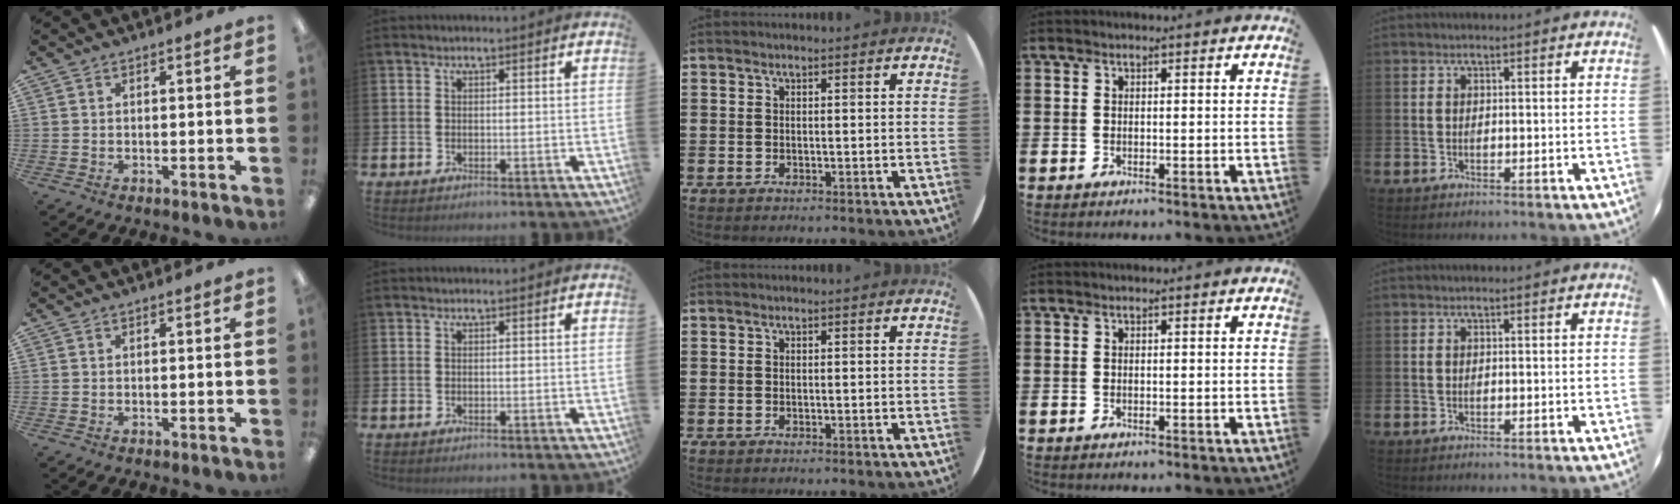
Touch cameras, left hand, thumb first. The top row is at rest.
{}